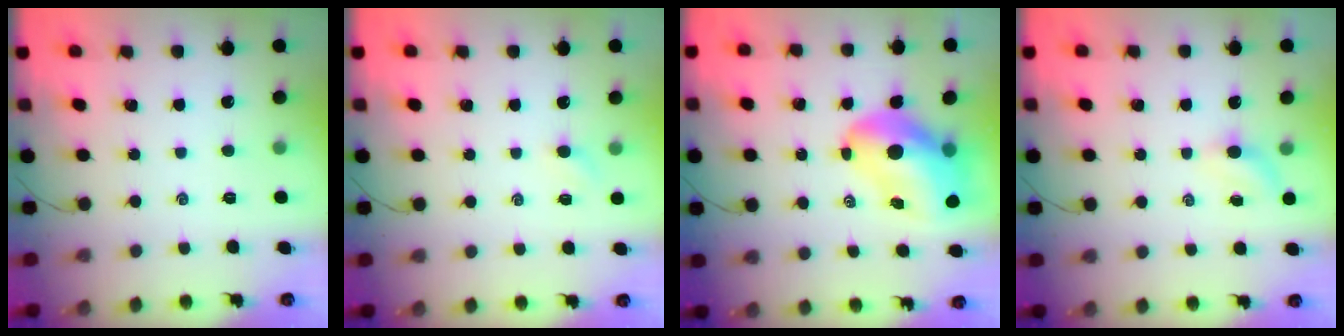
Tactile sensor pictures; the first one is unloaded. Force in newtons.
{"total": 2.4, "press": 2.3, "slide": 0.7}
{"total": 12.9, "press": 12.2, "slide": 4.0}
{"total": 3.1, "press": 2.9, "slide": 1.0}